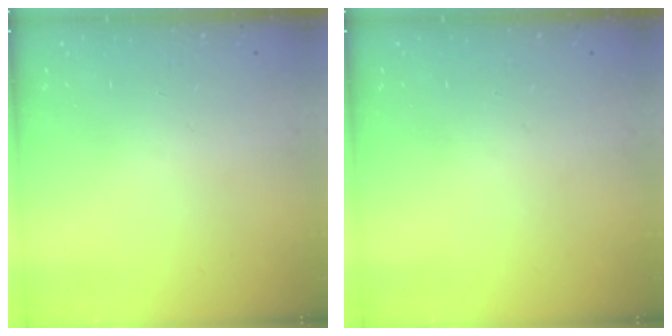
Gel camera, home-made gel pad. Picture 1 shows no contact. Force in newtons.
{"total": 0.0}